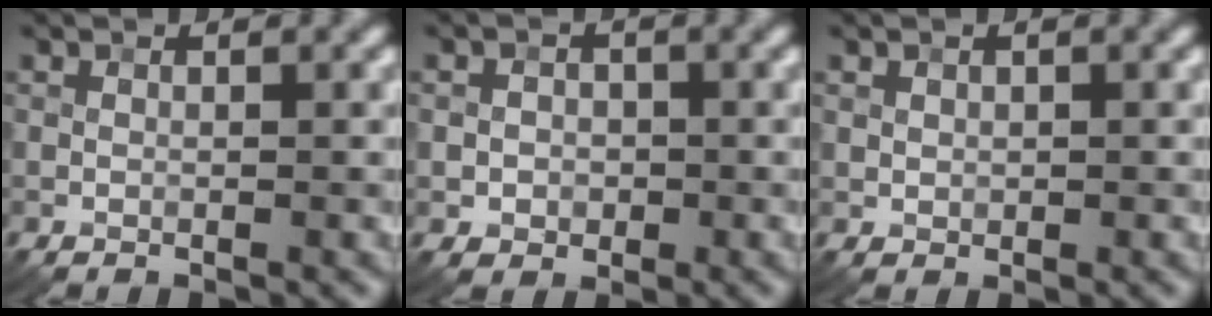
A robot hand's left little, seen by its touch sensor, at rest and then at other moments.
{"total": 1.9, "force": [-0.4, 1.7, 0.7], "torque": [0.004, -0.003, -0.010]}
{"total": 0.7, "force": [0.3, 0.6, 0.2], "torque": [-0.001, -0.005, 0.008]}